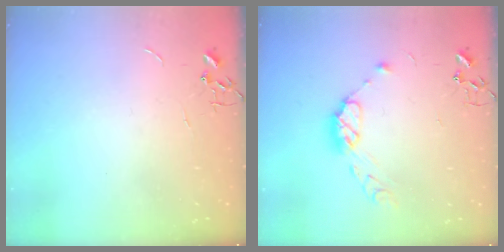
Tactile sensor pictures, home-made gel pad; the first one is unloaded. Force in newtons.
{"total": 9.5, "press": 9.5, "slide": 0.7}